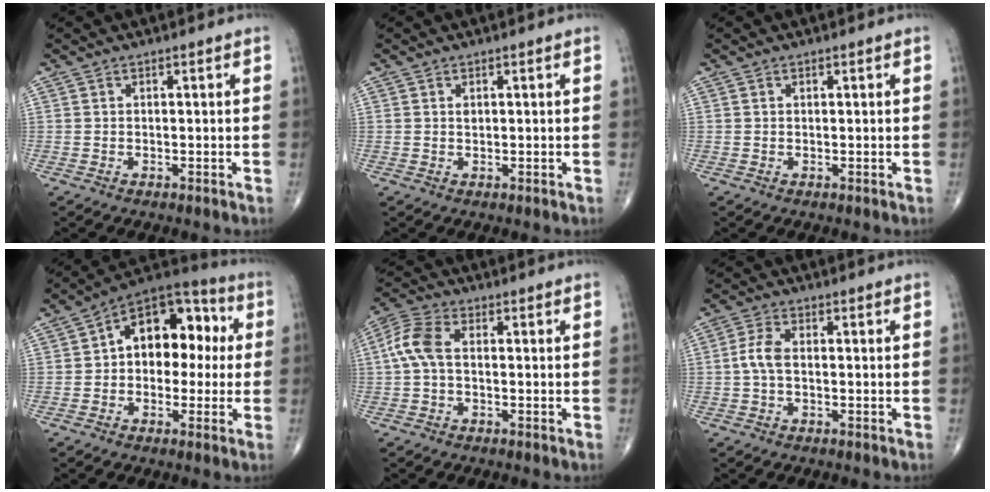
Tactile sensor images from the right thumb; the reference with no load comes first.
{"total": 0.8, "force": [0.3, 0.5, 0.5], "torque": [-0.006, -0.001, 0.005]}
{"total": 0.0}
{"total": 15.2, "force": [1.7, 10.0, 11.4], "torque": [-0.117, 0.043, 0.010]}
{"total": 6.4, "force": [0.1, 3.5, 5.3], "torque": [-0.126, 0.021, -0.006]}
{"total": 3.7, "force": [-0.2, 1.8, 3.2], "torque": [-0.076, 0.007, -0.010]}